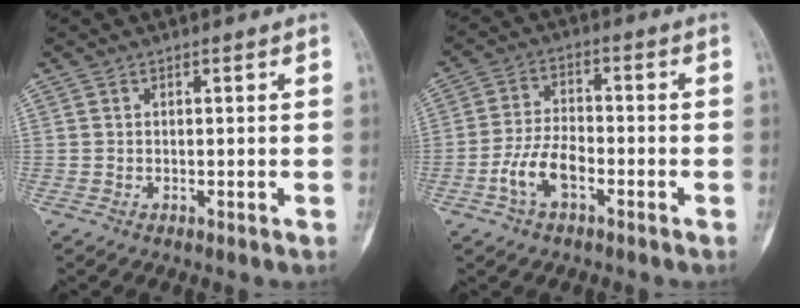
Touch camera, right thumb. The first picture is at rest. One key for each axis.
{"total": 7.4, "fx": -3.2, "fy": 3.8, "fz": 5.5, "tx": -0.105, "ty": 0.026, "tz": -0.064}